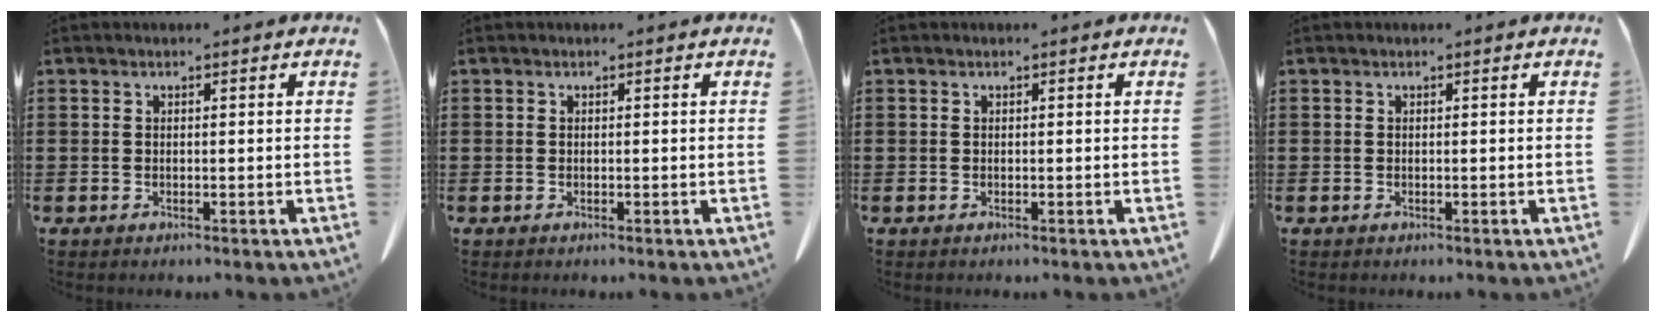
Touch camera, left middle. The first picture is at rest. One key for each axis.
{"total": 0.0}
{"total": 0.0}
{"total": 0.0}